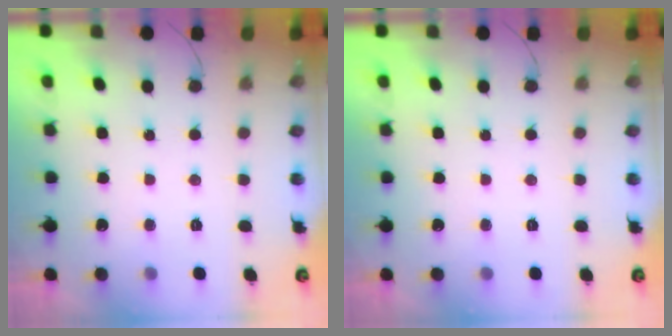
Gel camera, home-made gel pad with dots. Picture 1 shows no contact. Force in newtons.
{"total": 0.0}